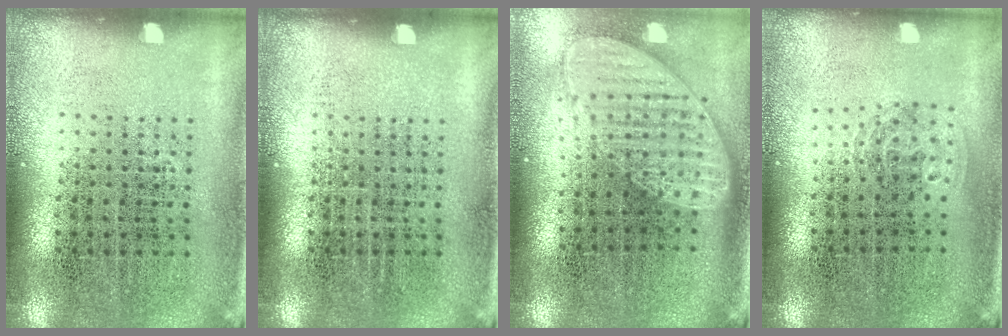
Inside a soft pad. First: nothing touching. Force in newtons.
{"total": 0.0}
{"total": 1.9, "press": 1.5, "slide": 1.2}
{"total": 1.0, "press": 0.6, "slide": 0.8}